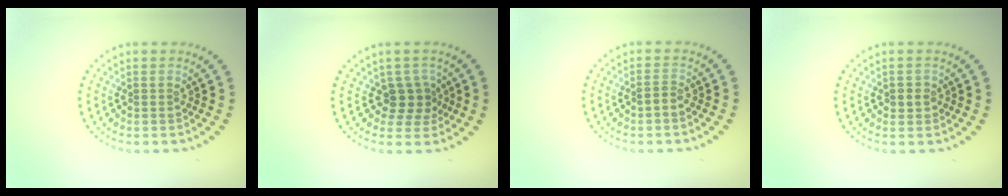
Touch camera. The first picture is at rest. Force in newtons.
{"total": 2.6, "press": 2.0, "slide": 1.6}
{"total": 0.9, "press": 0.8, "slide": 0.4}
{"total": 1.2, "press": 1.2, "slide": 0.3}